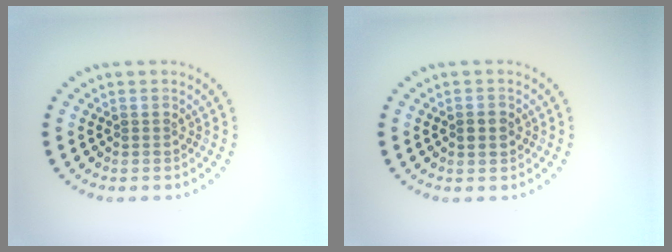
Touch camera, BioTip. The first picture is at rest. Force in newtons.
{"total": 1.7, "press": 1.7, "slide": 0.1}